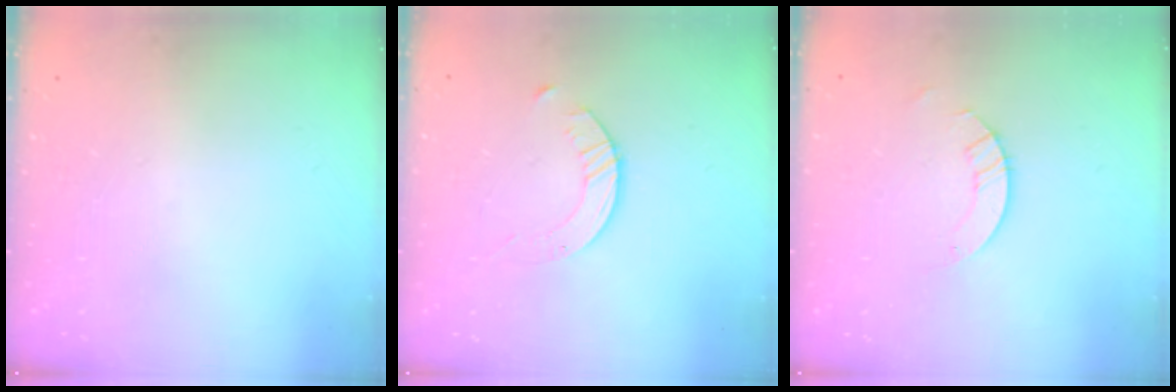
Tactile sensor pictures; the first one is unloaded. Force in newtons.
{"total": 2.7, "press": 2.7, "slide": 0.3}
{"total": 2.9, "press": 2.9, "slide": 0.3}